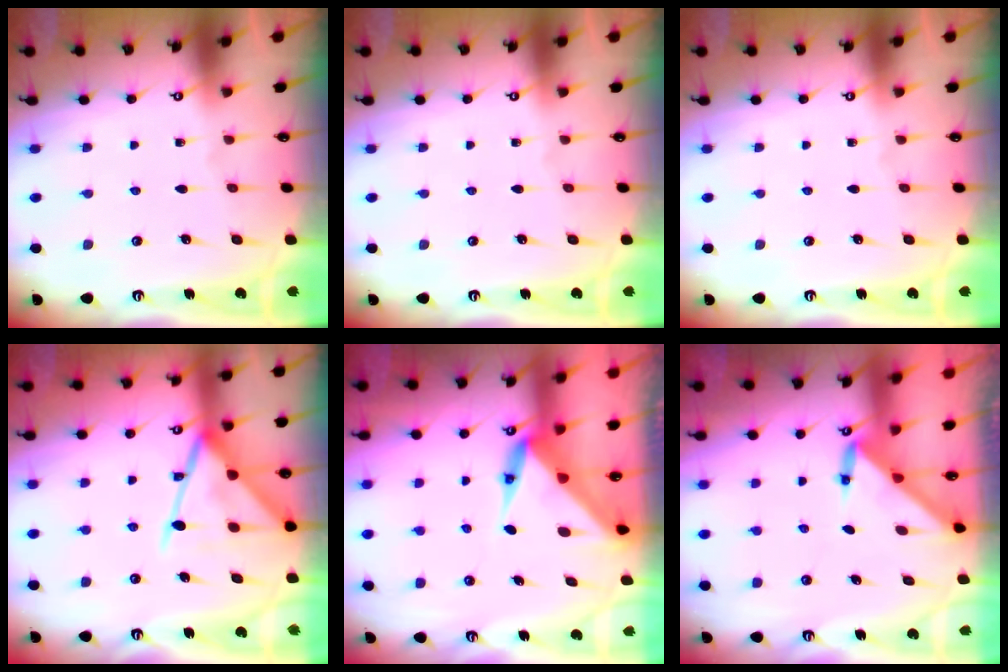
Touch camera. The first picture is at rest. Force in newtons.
{"total": 0.0}
{"total": 0.0}
{"total": 17.0, "press": 16.9, "slide": 1.4}
{"total": 4.7, "press": 4.7, "slide": 0.2}
{"total": 3.3, "press": 3.3, "slide": 0.3}